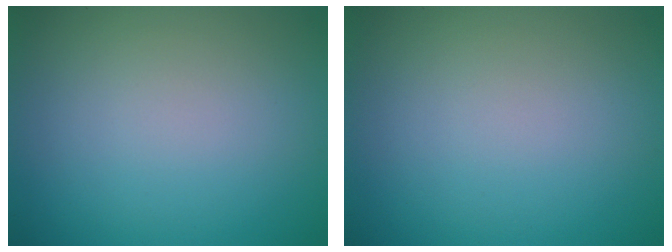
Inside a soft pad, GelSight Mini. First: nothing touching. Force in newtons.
{"total": 0.0}